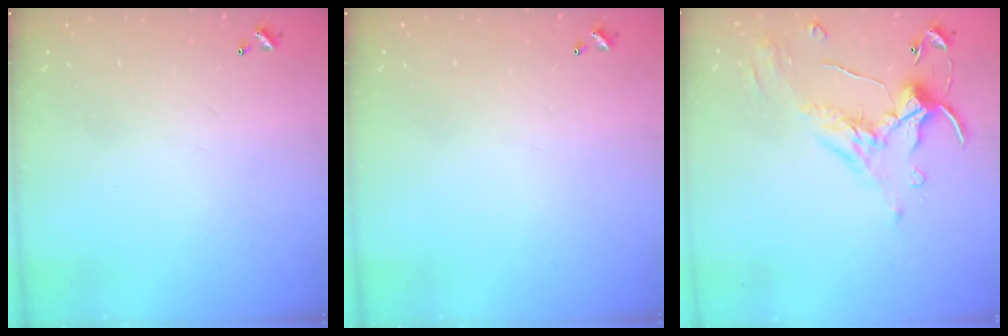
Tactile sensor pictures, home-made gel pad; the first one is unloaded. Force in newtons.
{"total": 0.0}
{"total": 1.7, "press": 1.3, "slide": 1.1}